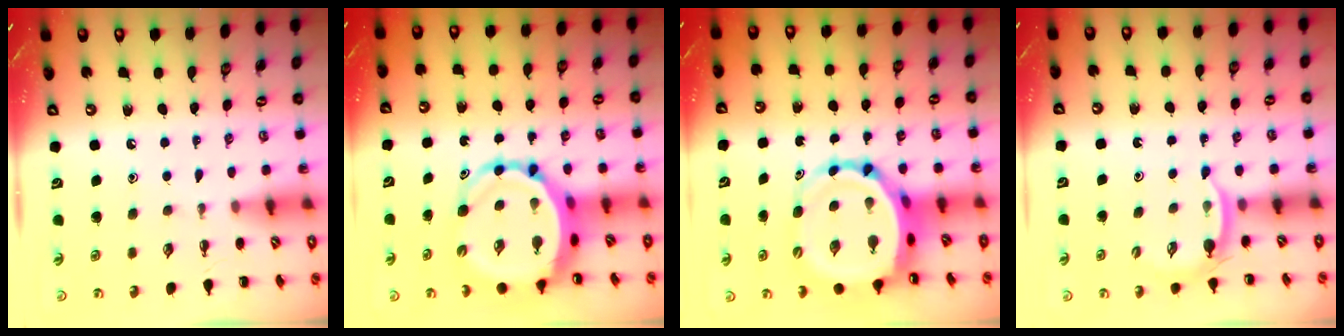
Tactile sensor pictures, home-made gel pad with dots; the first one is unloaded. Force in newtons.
{"total": 10.5, "press": 10.1, "slide": 3.1}
{"total": 9.2, "press": 8.7, "slide": 2.8}
{"total": 3.2, "press": 3.1, "slide": 0.8}